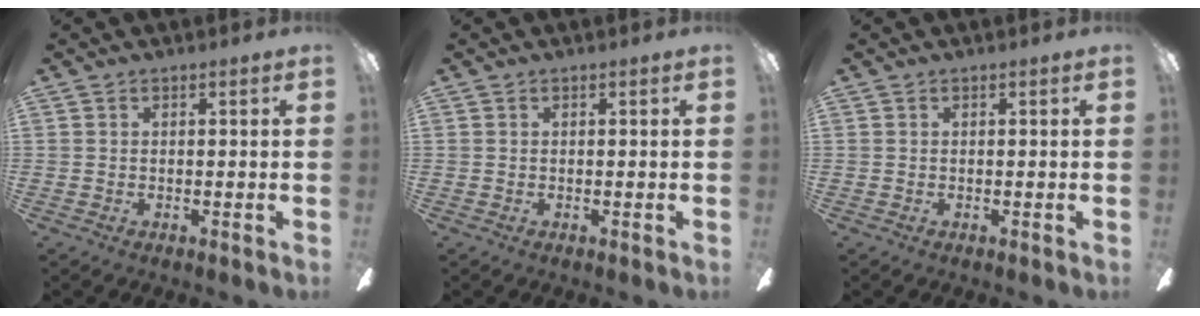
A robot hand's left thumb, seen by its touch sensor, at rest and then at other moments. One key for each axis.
{"total": 0.0}
{"total": 0.0}